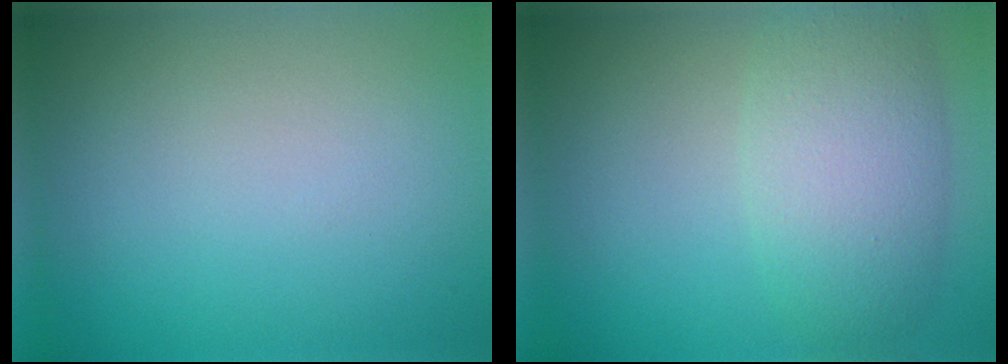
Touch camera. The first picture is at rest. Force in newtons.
{"total": 5.7, "press": 5.6, "slide": 0.6}